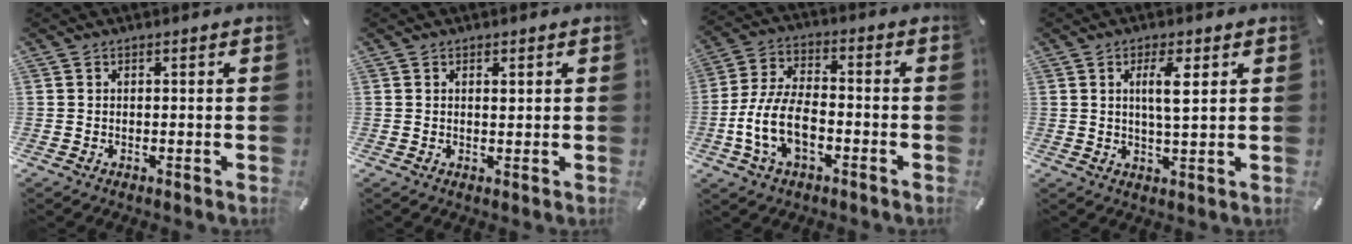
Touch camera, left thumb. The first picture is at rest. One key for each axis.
{"total": 1.0, "fx": 0.4, "fy": 0.5, "fz": 0.7, "tx": -0.006, "ty": -0.002, "tz": 0.006}
{"total": 11.9, "fx": -4.5, "fy": 6.7, "fz": 8.7, "tx": -0.188, "ty": 0.011, "tz": -0.083}
{"total": 6.6, "fx": 2.0, "fy": 1.8, "fz": 6.0, "tx": -0.116, "ty": -0.006, "tz": 0.026}